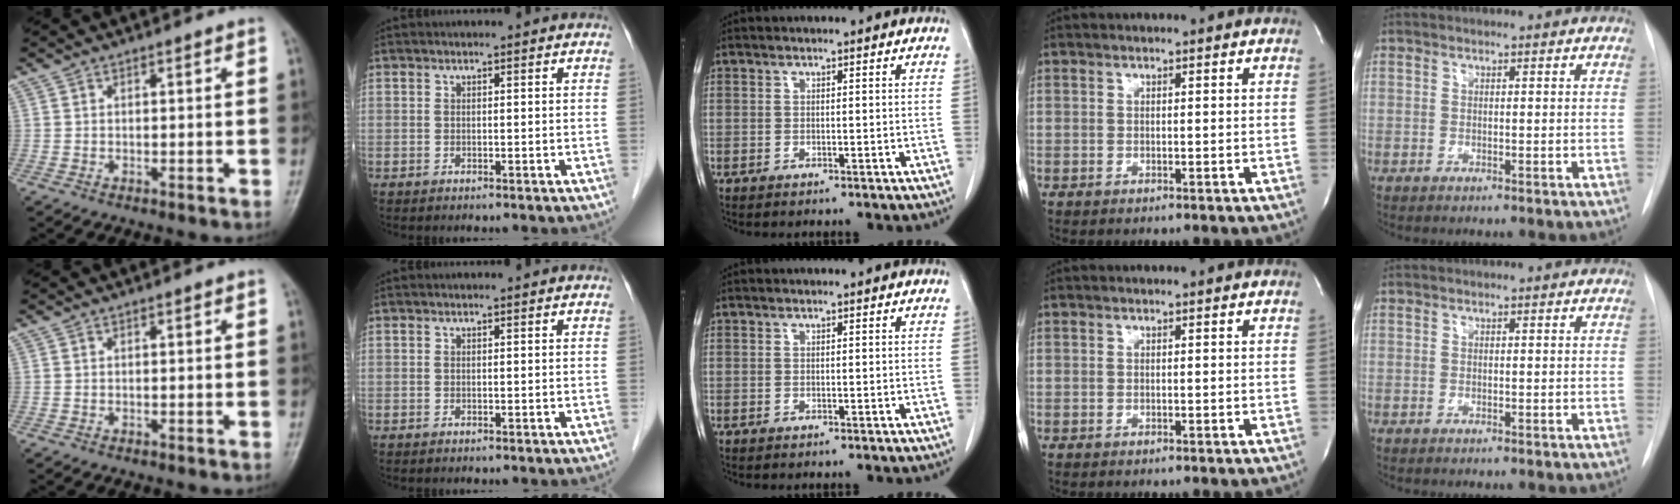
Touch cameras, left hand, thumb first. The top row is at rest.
{}